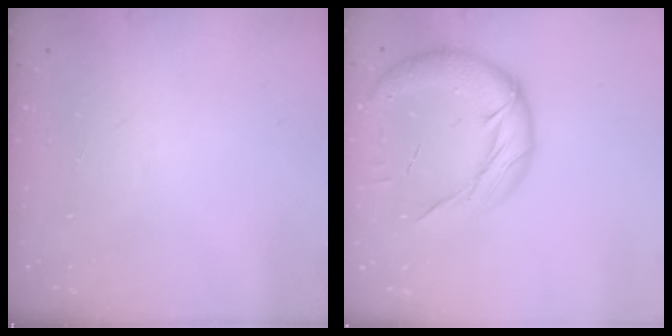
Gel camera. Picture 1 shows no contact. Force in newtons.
{"total": 15.9, "press": 15.7, "slide": 1.9}